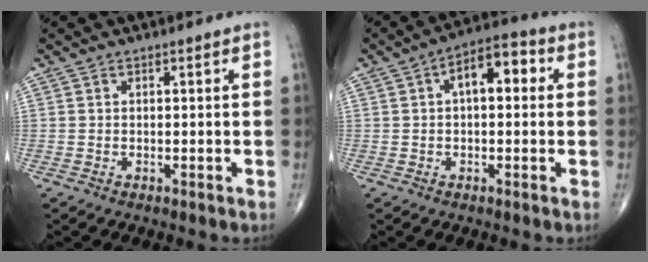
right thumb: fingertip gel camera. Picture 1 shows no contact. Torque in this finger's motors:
{"motor_torque": [1.38, 3.32, 0.91, 0.26, 0.08]}